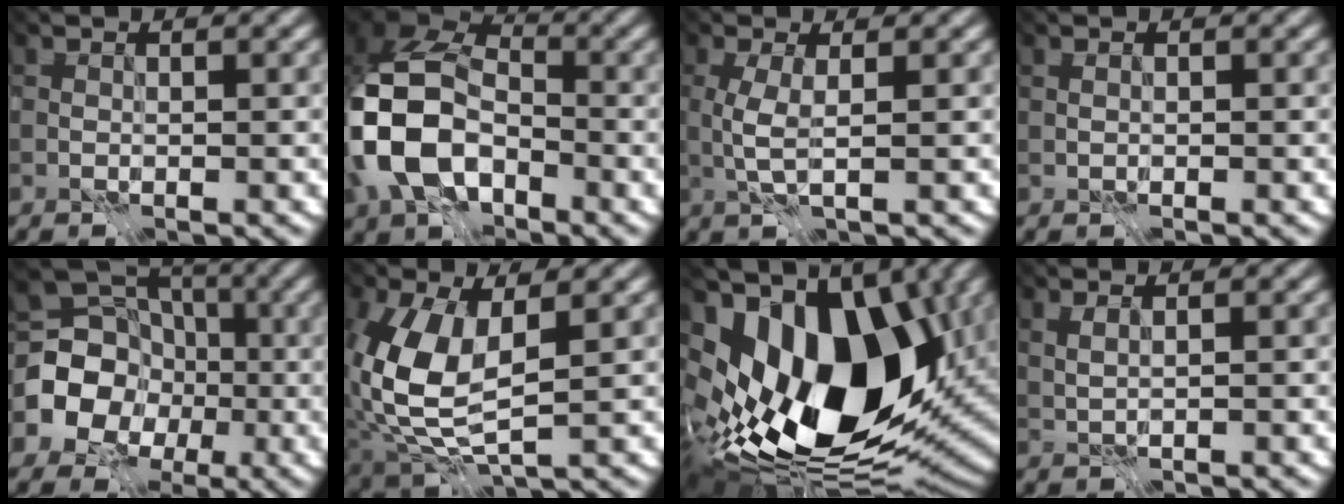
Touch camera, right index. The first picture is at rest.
{"total": 9.7, "force": [-5.3, 5.7, 5.8], "torque": [-0.147, -0.025, -0.081]}
{"total": 2.4, "force": [-1.7, -0.1, 1.7], "torque": [-0.061, -0.014, -0.008]}
{"total": 0.9, "force": [0.4, 0.5, 0.5], "torque": [-0.007, 0.007, 0.007]}
{"total": 6.3, "force": [-3.9, 4.7, 1.6], "torque": [-0.028, -0.020, -0.060]}
{"total": 8.1, "force": [-1.0, 4.1, 6.9], "torque": [-0.172, -0.028, 0.013]}
{"total": 17.5, "force": [-1.1, 9.7, 14.5], "torque": [-0.302, -0.030, 0.019]}
{"total": 2.3, "force": [1.5, 0.7, 1.6], "torque": [-0.021, 0.015, 0.024]}